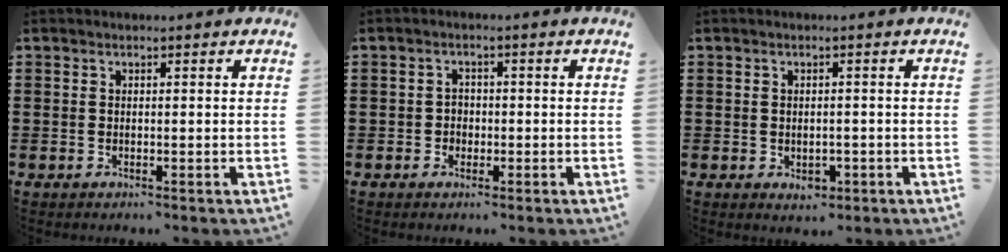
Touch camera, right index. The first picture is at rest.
{"total": 1.7, "force": [-0.6, 1.5, 0.5], "torque": [-0.015, 0.003, -0.016]}
{"total": 2.0, "force": [-0.6, 1.3, 1.4], "torque": [-0.028, 0.002, -0.012]}